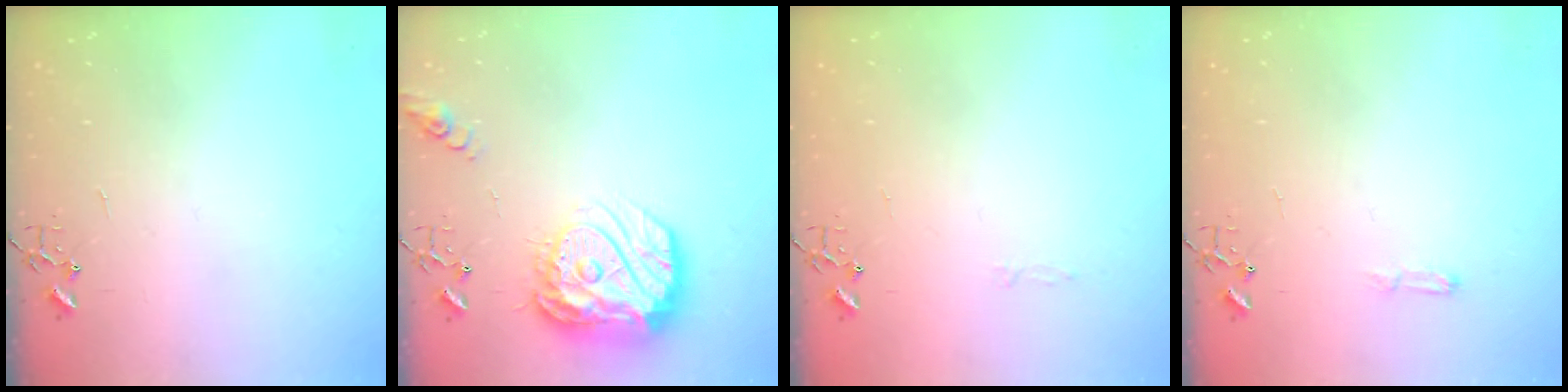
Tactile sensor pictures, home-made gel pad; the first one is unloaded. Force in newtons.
{"total": 18.2, "press": 18.1, "slide": 1.7}
{"total": 2.8, "press": 2.8, "slide": 0.4}
{"total": 3.8, "press": 3.8, "slide": 0.5}